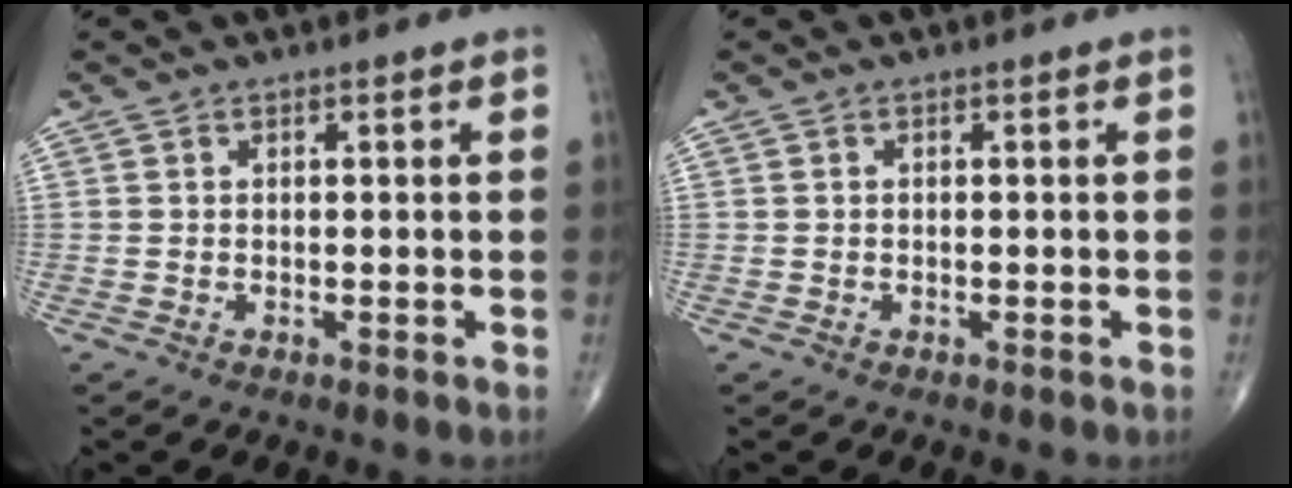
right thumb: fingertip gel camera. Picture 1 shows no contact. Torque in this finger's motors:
{"motor_torque": [-0.42, -0.27, -0.26, 0.01, -0.10]}